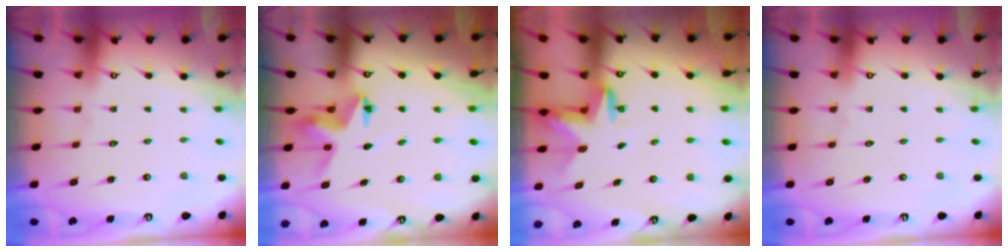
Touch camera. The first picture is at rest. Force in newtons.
{"total": 4.3, "press": 4.3, "slide": 0.1}
{"total": 3.3, "press": 3.3, "slide": 0.2}
{"total": 0.0}